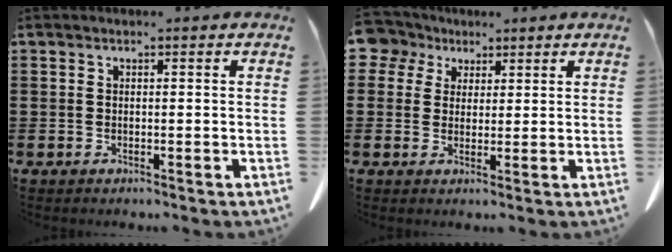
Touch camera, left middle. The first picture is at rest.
{"total": 4.7, "force": [2.8, 3.7, 1.0], "torque": [-0.036, 0.007, 0.048]}